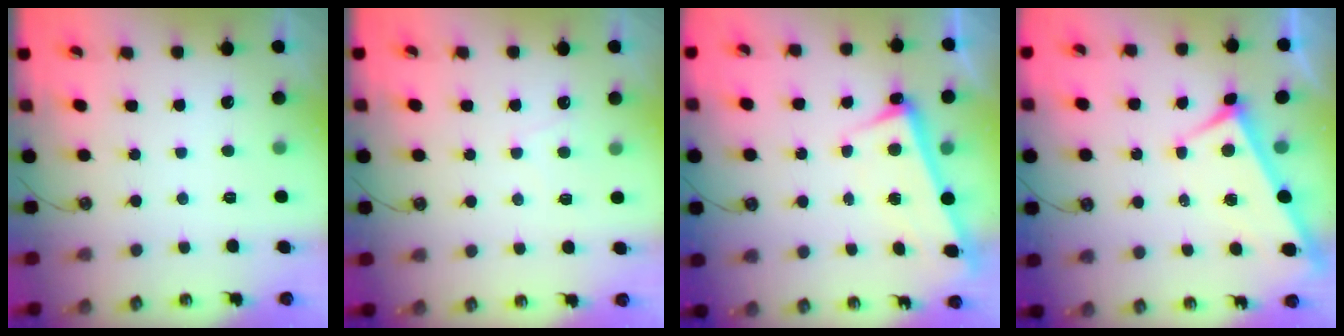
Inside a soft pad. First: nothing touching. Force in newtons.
{"total": 2.2, "press": 2.2, "slide": 0.3}
{"total": 2.7, "press": 2.7, "slide": 0.6}
{"total": 4.0, "press": 3.9, "slide": 0.6}